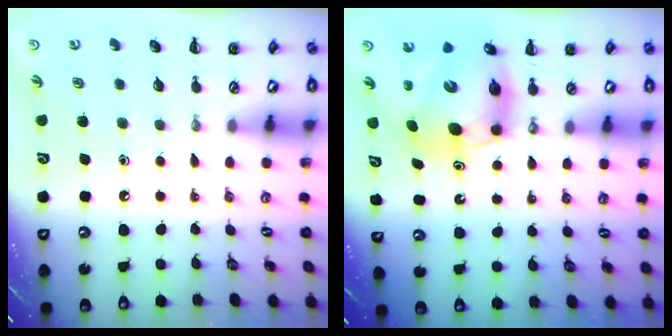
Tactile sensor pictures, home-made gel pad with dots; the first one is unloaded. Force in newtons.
{"total": 9.7, "press": 9.2, "slide": 2.9}